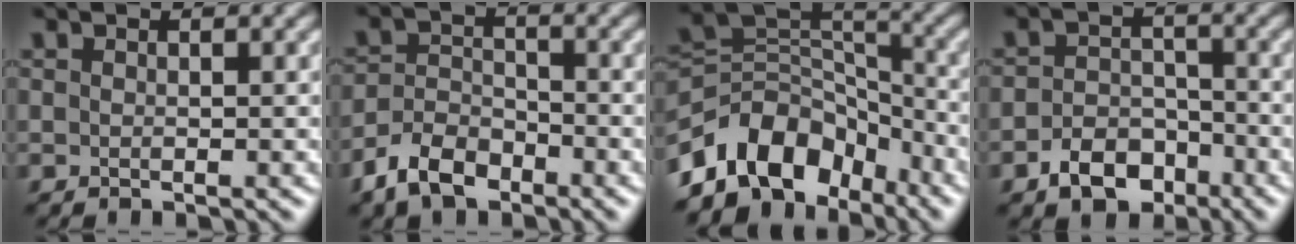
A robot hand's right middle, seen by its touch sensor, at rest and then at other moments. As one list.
[{"total": 4.5, "force": [-3.1, 2.5, 2.1], "torque": [-0.040, 0.000, -0.068]}, {"total": 9.4, "force": [-5.8, 5.9, 4.4], "torque": [-0.062, 0.012, -0.116]}, {"total": 4.3, "force": [-2.6, 2.9, 2.0], "torque": [-0.031, -0.001, -0.047]}]